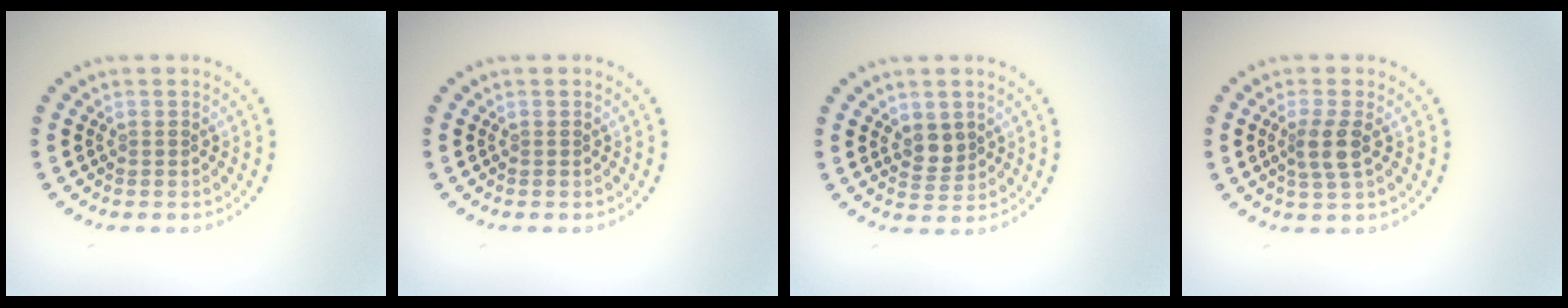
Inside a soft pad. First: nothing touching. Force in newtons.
{"total": 0.0}
{"total": 2.0, "press": 1.8, "slide": 0.9}
{"total": 2.3, "press": 2.1, "slide": 1.1}